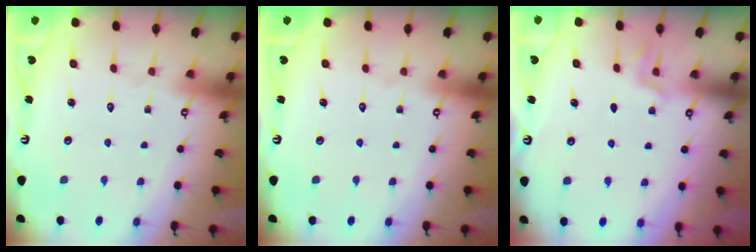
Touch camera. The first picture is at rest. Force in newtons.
{"total": 0.0}
{"total": 1.8, "press": 0.9, "slide": 1.5}